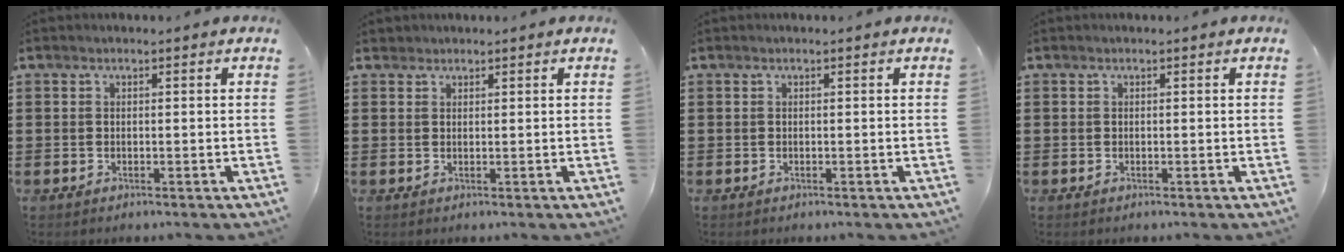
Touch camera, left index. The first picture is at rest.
{"total": 1.1, "force": [1.0, 0.4, 0.0], "torque": [-0.002, 0.002, 0.020]}
{"total": 0.0}
{"total": 0.0}